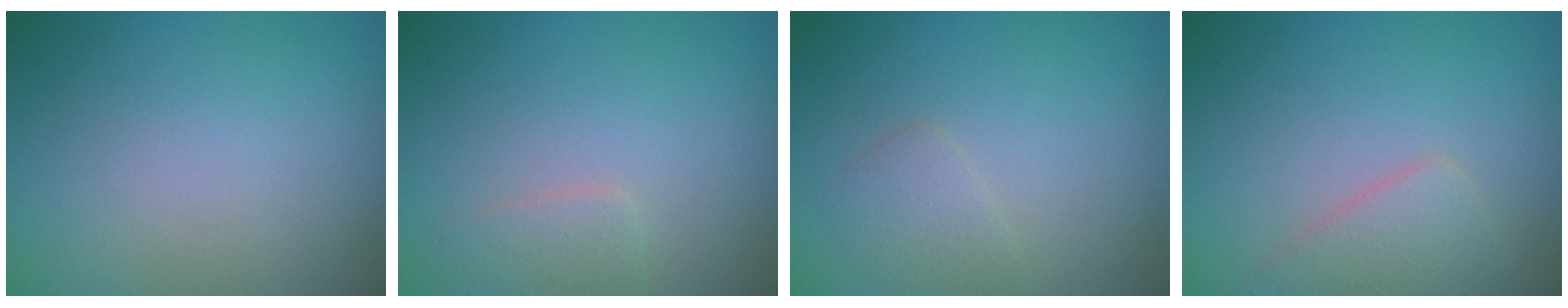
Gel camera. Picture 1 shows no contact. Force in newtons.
{"total": 1.7, "press": 1.7, "slide": 0.1}
{"total": 1.6, "press": 1.6, "slide": 0.1}
{"total": 2.9, "press": 2.9, "slide": 0.2}